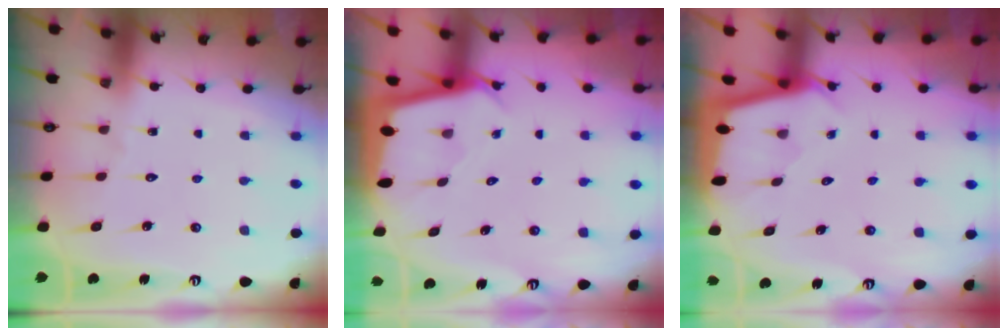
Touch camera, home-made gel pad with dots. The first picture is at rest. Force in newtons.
{"total": 2.4, "press": 2.4, "slide": 0.2}
{"total": 2.0, "press": 2.0, "slide": 0.1}